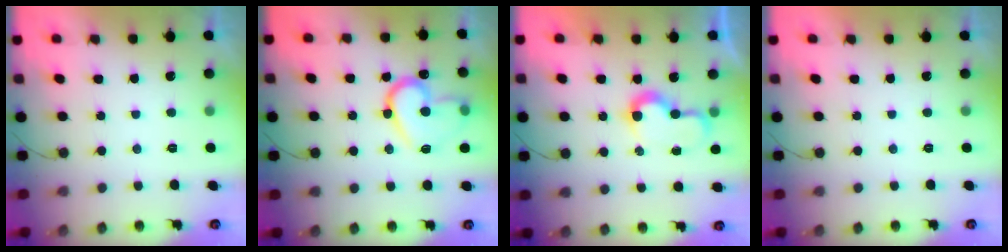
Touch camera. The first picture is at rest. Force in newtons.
{"total": 15.4, "press": 15.3, "slide": 1.6}
{"total": 7.6, "press": 7.6, "slide": 0.3}
{"total": 1.9, "press": 1.9, "slide": 0.1}